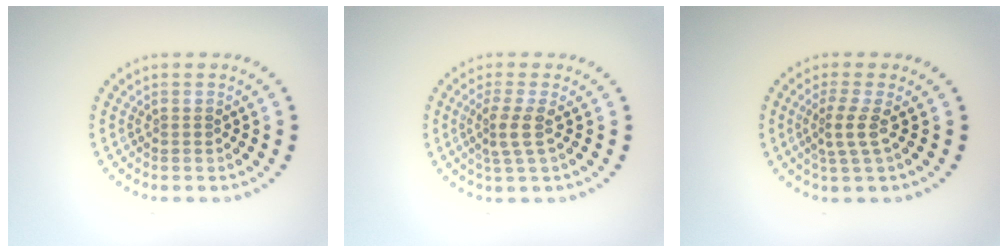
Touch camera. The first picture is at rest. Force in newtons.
{"total": 2.3, "press": 1.7, "slide": 1.6}
{"total": 2.2, "press": 1.5, "slide": 1.6}